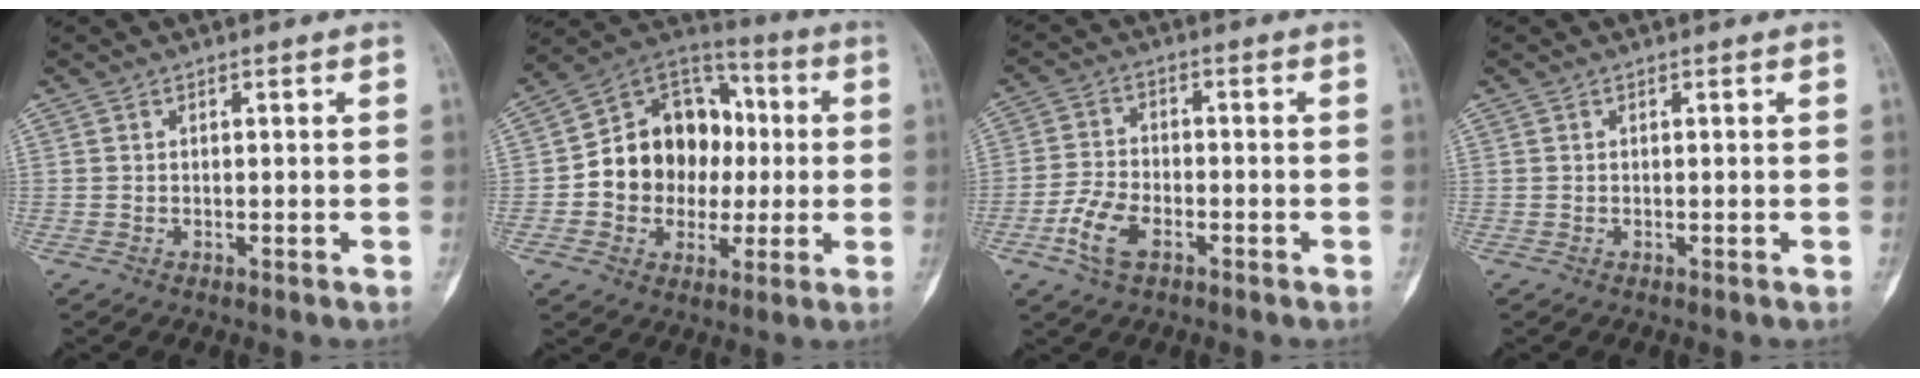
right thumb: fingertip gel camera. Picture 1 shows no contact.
{"total": 17.4, "force": [-0.4, 14.4, 9.8], "torque": [-0.097, 0.034, -0.006]}
{"total": 7.0, "force": [-3.3, 3.8, 4.8], "torque": [-0.102, 0.014, -0.067]}
{"total": 0.0}